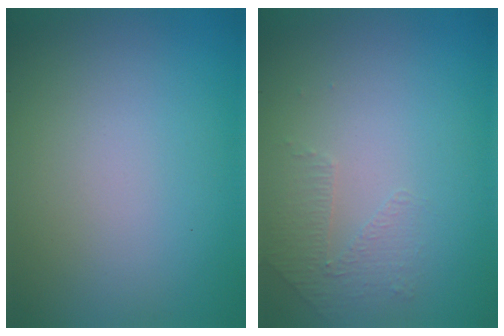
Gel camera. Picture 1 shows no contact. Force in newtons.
{"total": 1.4, "press": 0.8, "slide": 1.1}